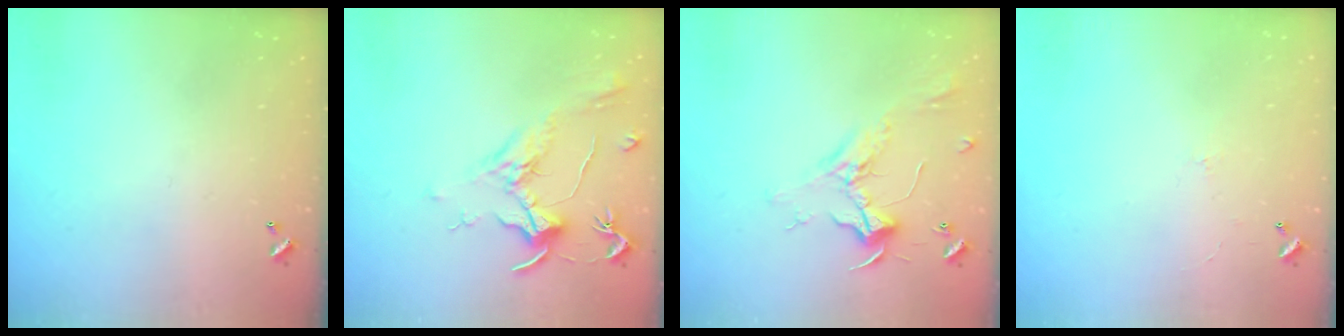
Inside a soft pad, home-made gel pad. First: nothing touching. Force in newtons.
{"total": 2.0, "press": 1.8, "slide": 0.8}
{"total": 2.4, "press": 2.3, "slide": 0.8}
{"total": 1.8, "press": 1.7, "slide": 0.4}